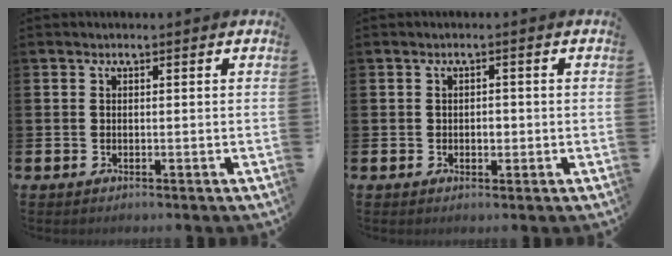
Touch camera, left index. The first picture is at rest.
{"total": 1.3, "force": [0.0, 0.9, 0.9], "torque": [-0.002, 0.000, -0.004]}